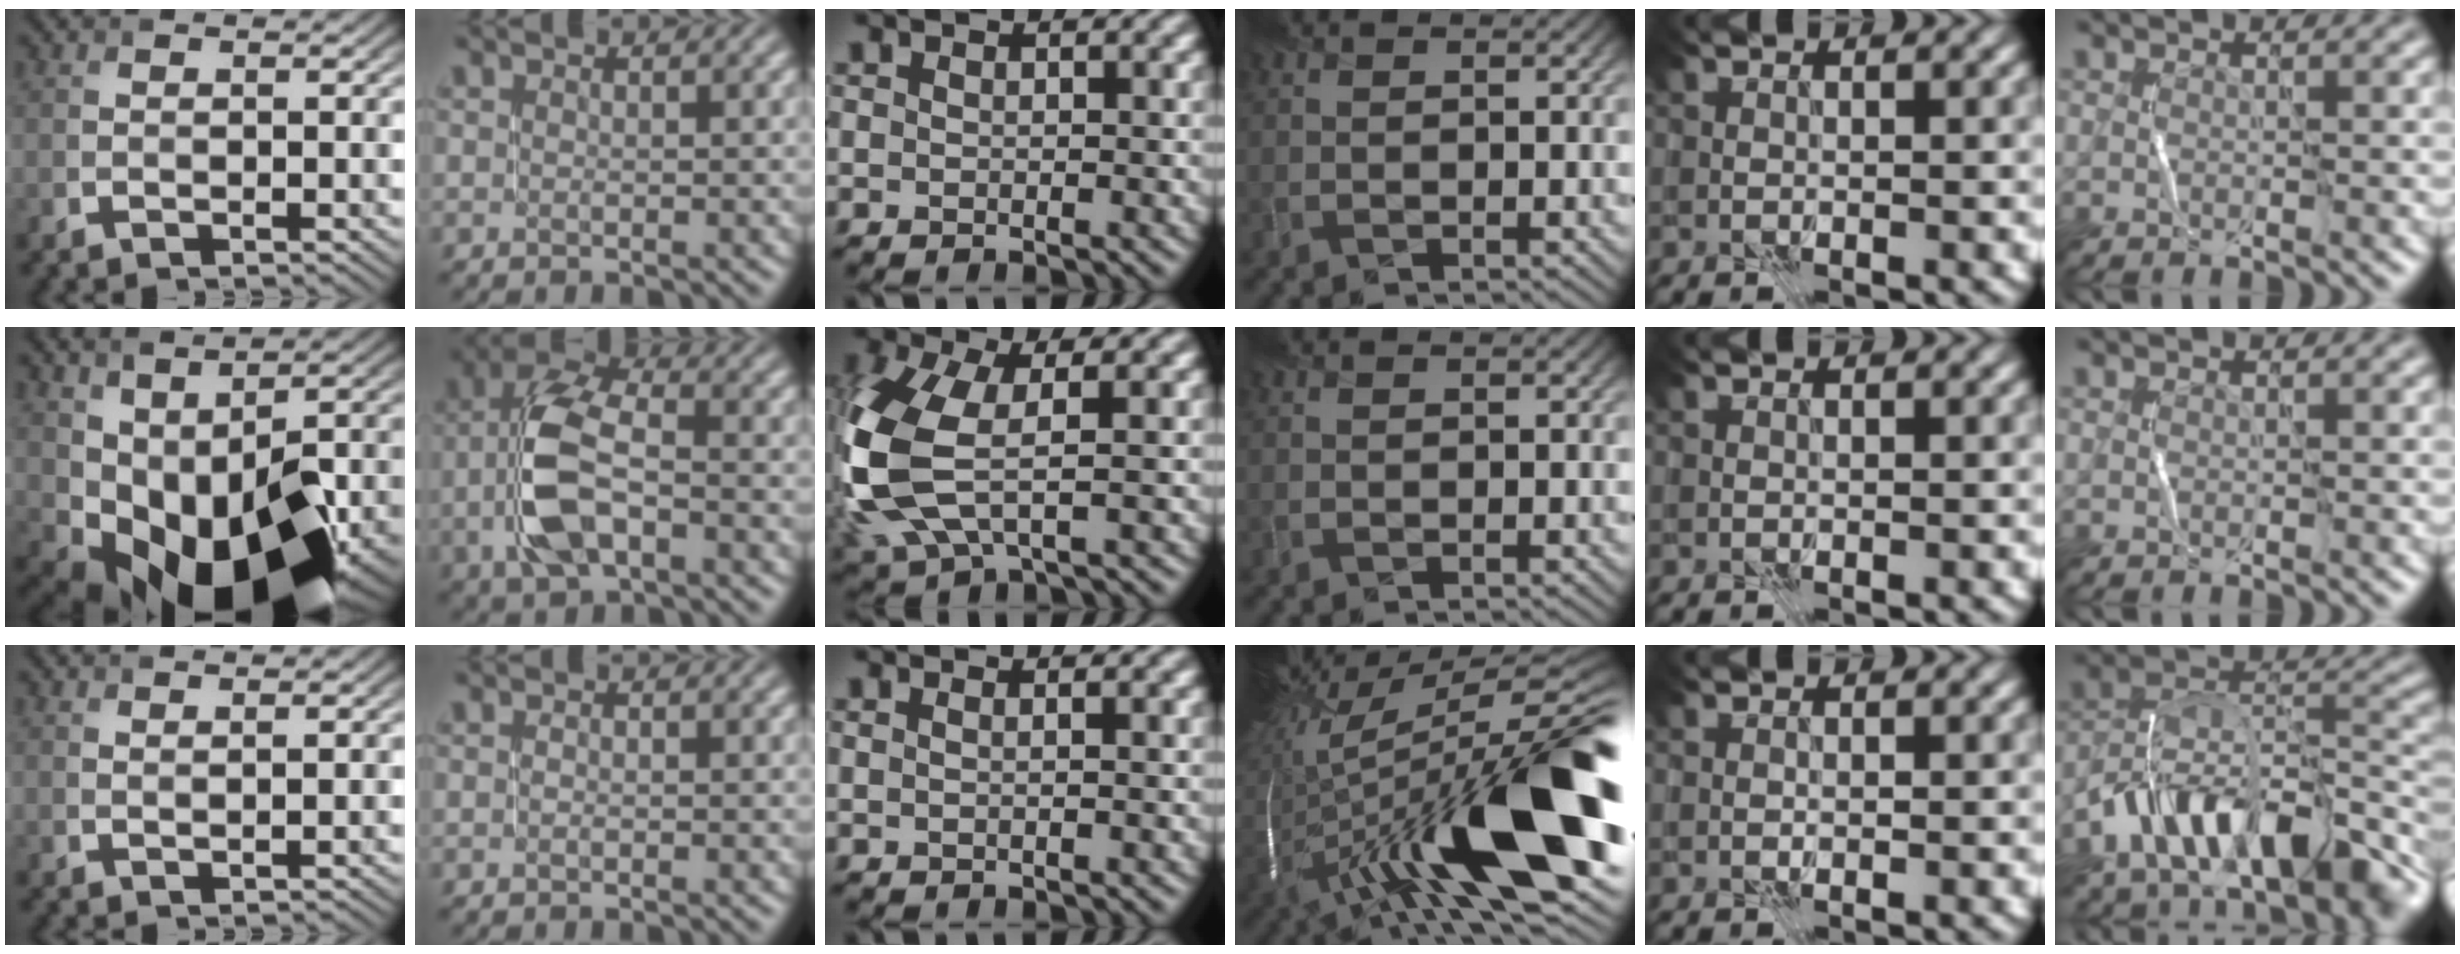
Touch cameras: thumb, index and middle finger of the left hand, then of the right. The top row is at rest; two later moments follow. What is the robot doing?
{"motion": "close", "object": "stapler"}